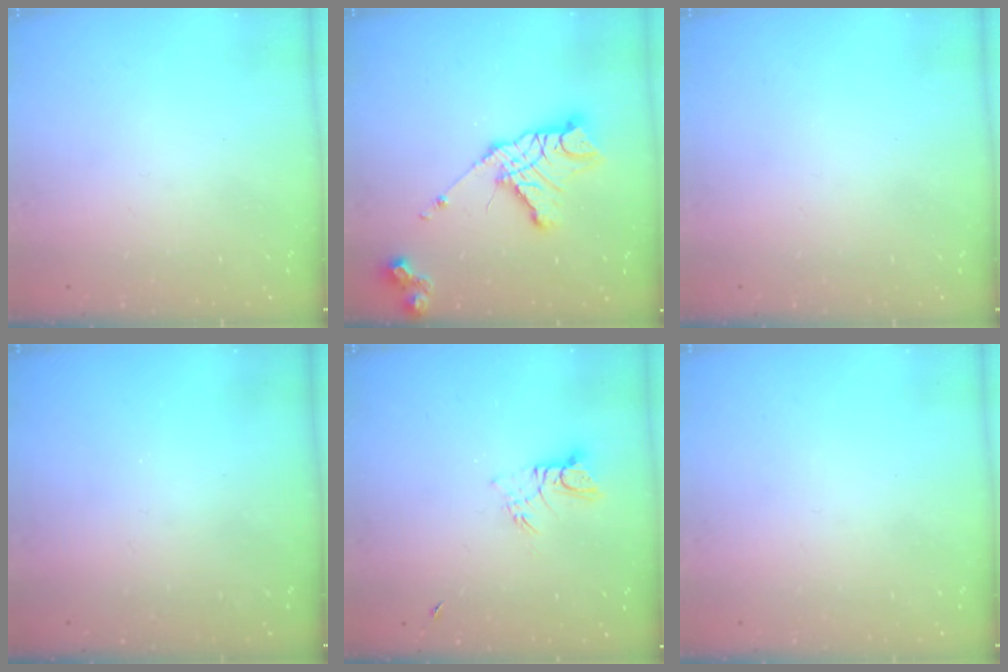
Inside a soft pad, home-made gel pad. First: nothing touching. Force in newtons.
{"total": 15.5, "press": 15.4, "slide": 1.5}
{"total": 0.0}
{"total": 0.0}
{"total": 4.7, "press": 4.7, "slide": 0.4}
{"total": 0.0}